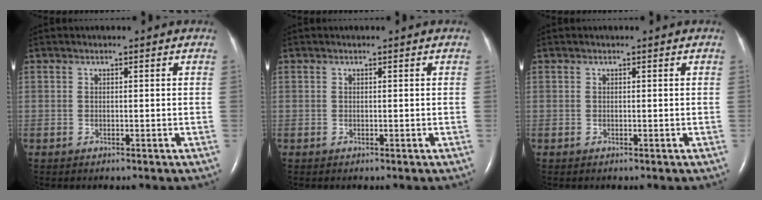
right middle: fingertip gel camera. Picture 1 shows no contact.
{"total": 0.0}
{"total": 0.0}